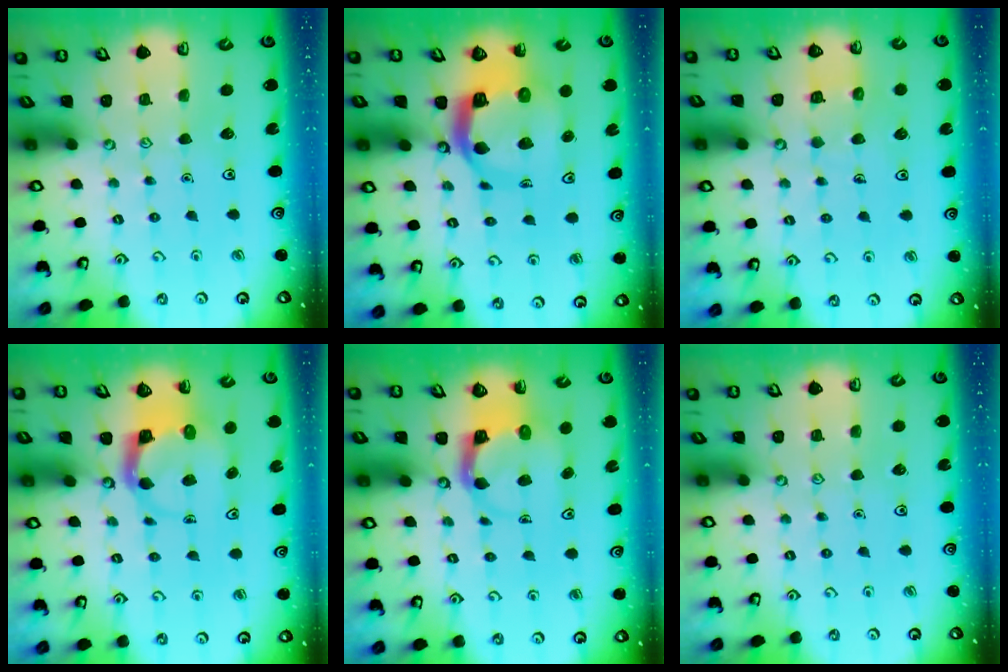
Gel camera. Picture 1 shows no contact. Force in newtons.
{"total": 10.3, "press": 10.3, "slide": 1.2}
{"total": 5.3, "press": 5.3, "slide": 0.5}
{"total": 3.7, "press": 3.6, "slide": 0.4}
{"total": 4.0, "press": 4.0, "slide": 0.3}
{"total": 0.0}